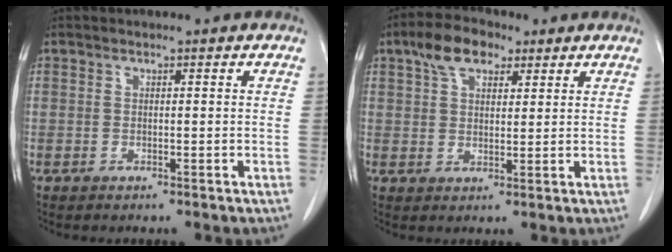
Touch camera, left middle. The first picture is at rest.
{"total": 6.7, "force": [4.0, 3.5, 4.2], "torque": [-0.080, 0.022, 0.073]}